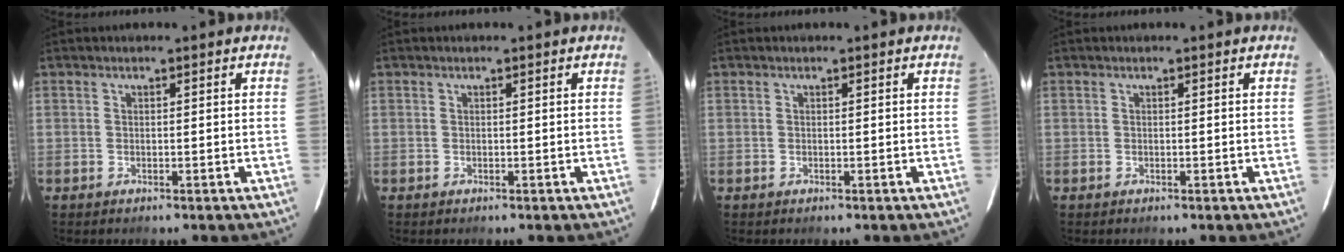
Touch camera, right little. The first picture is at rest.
{"total": 0.0}
{"total": 0.0}
{"total": 0.0}